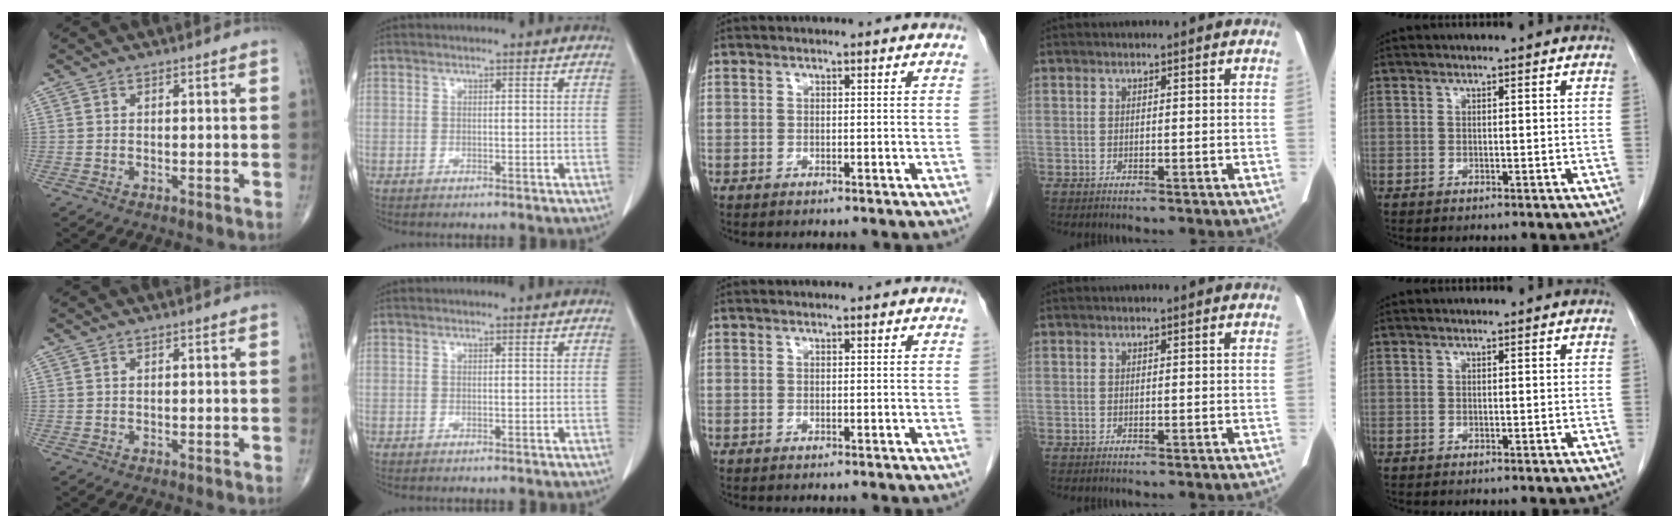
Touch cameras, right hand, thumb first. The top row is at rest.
{}